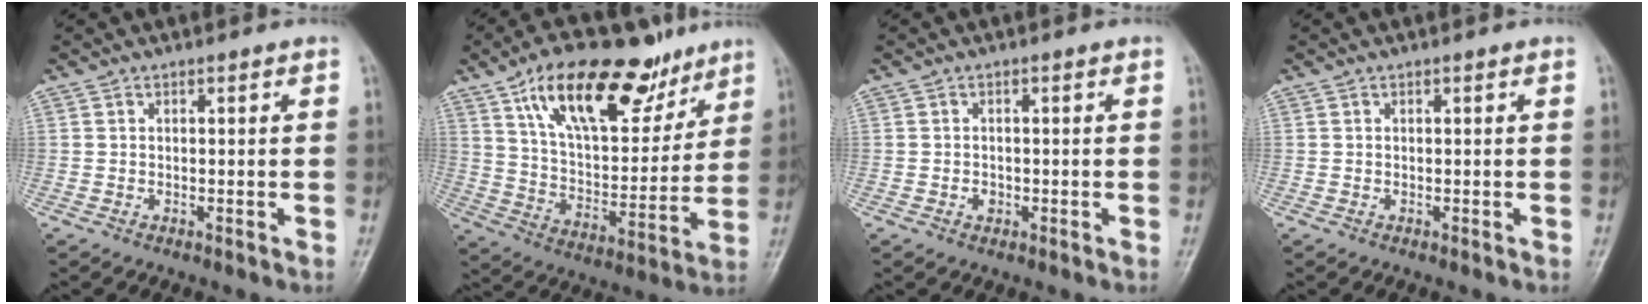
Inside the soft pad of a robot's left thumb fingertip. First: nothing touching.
{"total": 23.5, "force": [14.2, 10.6, 15.5], "torque": [-0.207, -0.041, 0.242]}
{"total": 1.4, "force": [-0.4, 1.2, 0.7], "torque": [-0.004, 0.004, -0.006]}
{"total": 0.0}